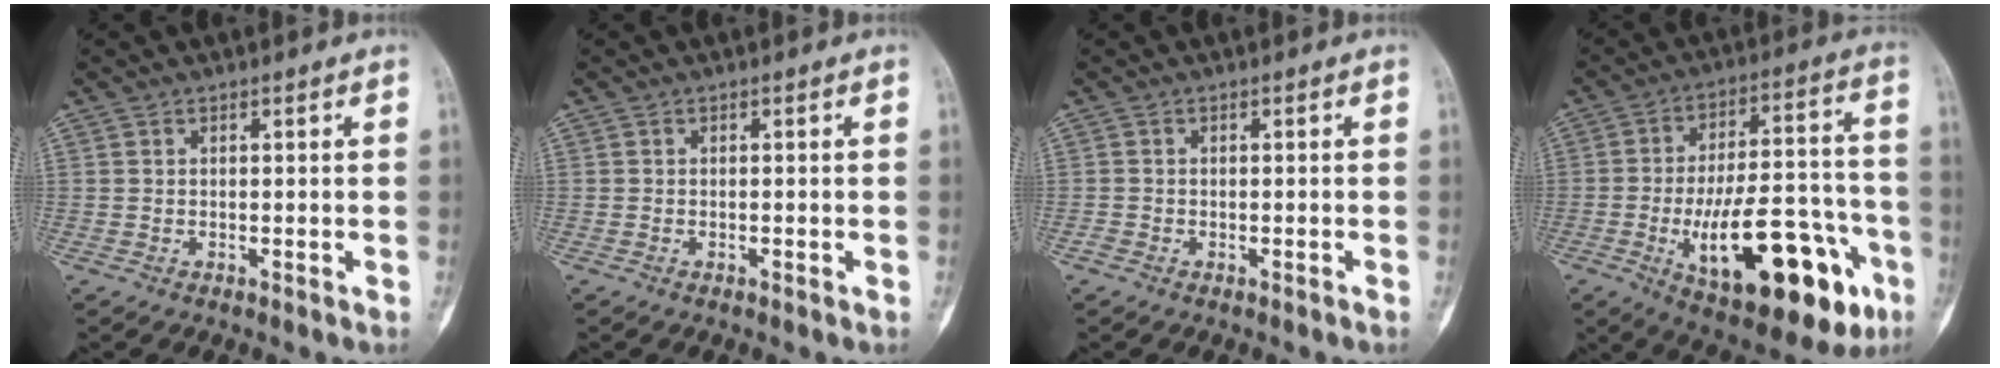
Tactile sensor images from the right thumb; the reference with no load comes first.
{"total": 0.0}
{"total": 0.7, "force": [-0.7, 0.1, 0.2], "torque": [-0.011, 0.005, -0.016]}
{"total": 26.5, "force": [-10.2, 10.6, 22.0], "torque": [-0.301, 0.041, -0.135]}